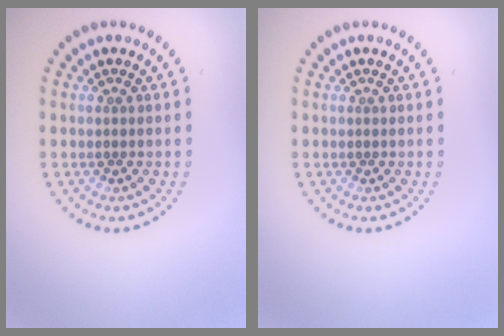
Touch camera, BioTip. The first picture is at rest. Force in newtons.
{"total": 0.0}